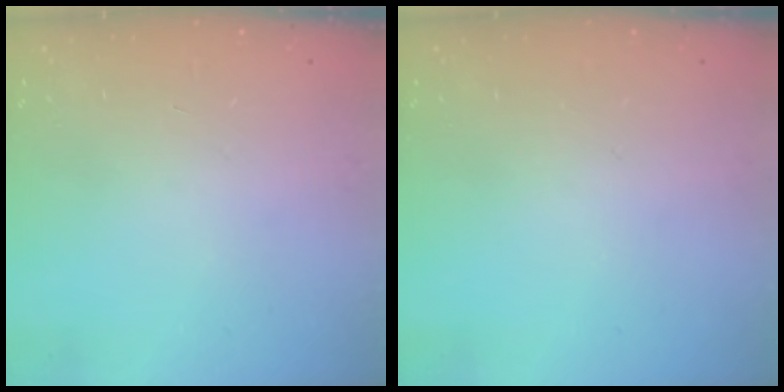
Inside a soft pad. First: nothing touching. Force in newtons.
{"total": 0.0}